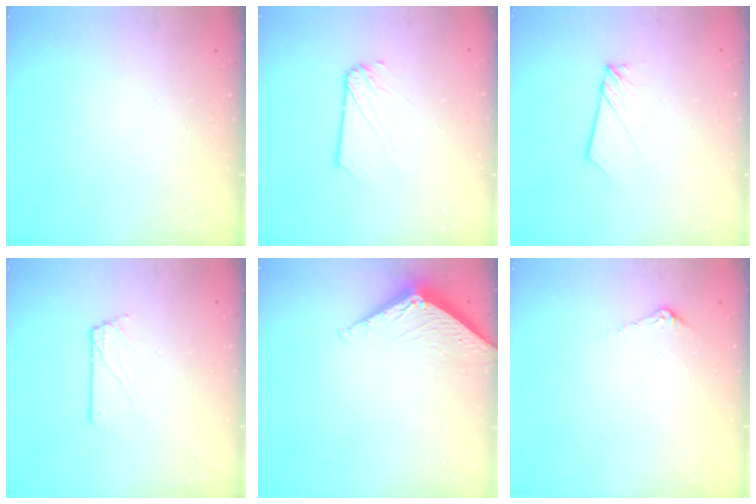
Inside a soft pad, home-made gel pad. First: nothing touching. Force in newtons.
{"total": 1.9, "press": 1.9, "slide": 0.3}
{"total": 2.0, "press": 2.0, "slide": 0.2}
{"total": 1.6, "press": 1.6, "slide": 0.2}
{"total": 4.0, "press": 4.0, "slide": 0.5}
{"total": 4.8, "press": 4.8, "slide": 0.4}